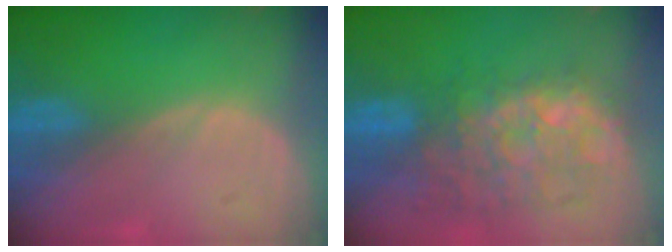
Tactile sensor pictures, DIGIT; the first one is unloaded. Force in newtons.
{"total": 10.5, "press": 9.9, "slide": 3.4}